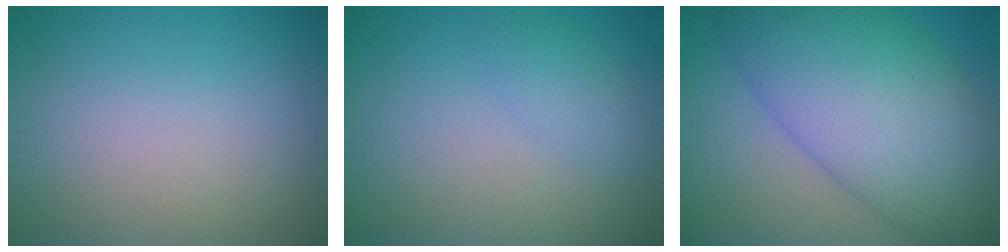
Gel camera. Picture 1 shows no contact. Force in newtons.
{"total": 1.7, "press": 1.7, "slide": 0.0}
{"total": 12.3, "press": 12.3, "slide": 0.2}